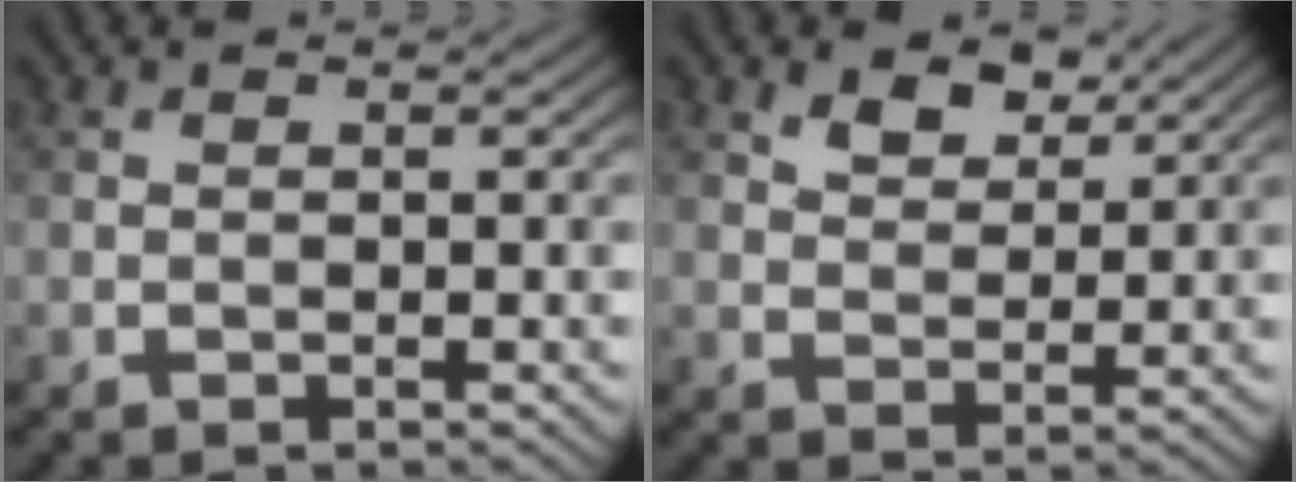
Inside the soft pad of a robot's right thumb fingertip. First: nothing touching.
{"total": 4.1, "force": [2.8, 2.2, 2.1], "torque": [-0.047, -0.004, 0.050]}